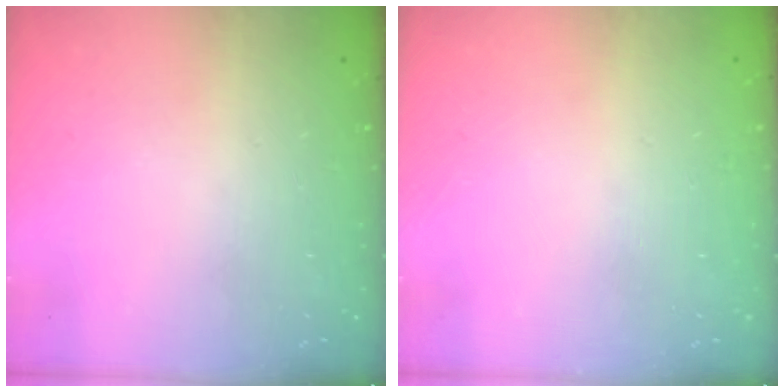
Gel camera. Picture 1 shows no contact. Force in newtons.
{"total": 0.5, "press": 0.5, "slide": 0.1}